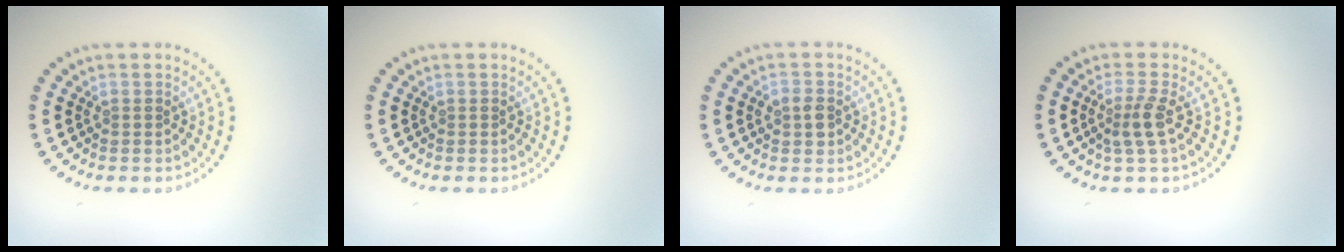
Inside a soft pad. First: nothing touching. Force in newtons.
{"total": 0.0}
{"total": 1.7, "press": 1.7, "slide": 0.4}
{"total": 2.2, "press": 1.8, "slide": 1.3}